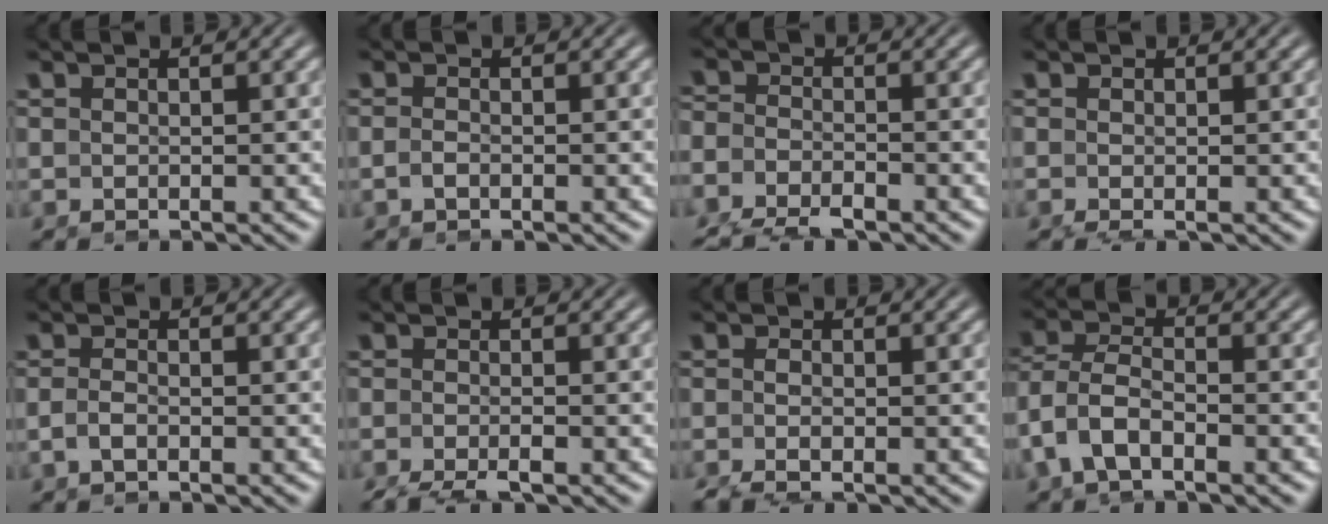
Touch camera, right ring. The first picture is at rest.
{"total": 0.9, "force": [-0.7, -0.4, 0.3], "torque": [-0.007, -0.007, -0.009]}
{"total": 4.2, "force": [-2.9, 2.5, 1.6], "torque": [-0.043, -0.025, -0.047]}
{"total": 1.3, "force": [-0.7, 0.9, 0.7], "torque": [-0.023, -0.013, -0.007]}
{"total": 1.2, "force": [-1.0, -0.1, 0.8], "torque": [-0.022, -0.012, -0.012]}
{"total": 2.7, "force": [-2.1, 0.8, 1.5], "torque": [-0.029, -0.011, -0.033]}
{"total": 3.3, "force": [-2.2, 1.6, 1.9], "torque": [-0.046, -0.018, -0.031]}
{"total": 5.3, "force": [-1.1, 4.1, 3.2], "torque": [-0.094, -0.026, -0.011]}